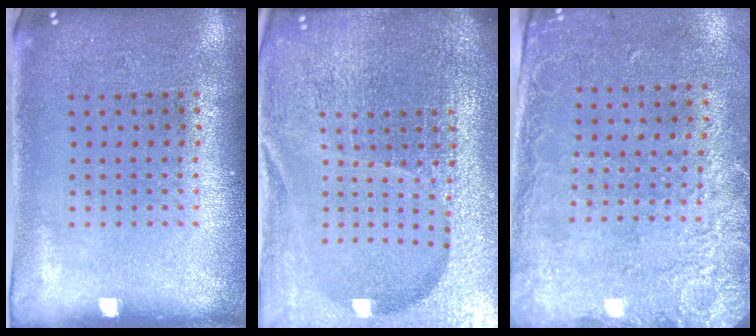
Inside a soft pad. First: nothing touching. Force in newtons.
{"total": 6.8, "press": 5.8, "slide": 3.4}
{"total": 2.6, "press": 2.0, "slide": 1.7}